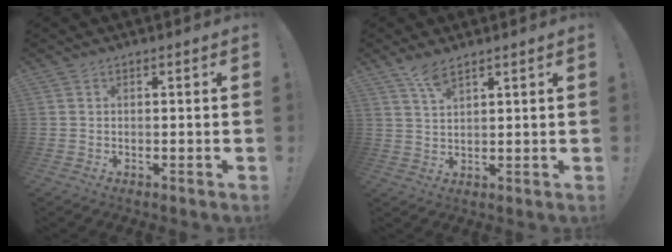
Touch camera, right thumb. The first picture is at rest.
{"total": 4.9, "force": [3.7, 1.2, 3.1], "torque": [-0.059, -0.020, 0.065]}